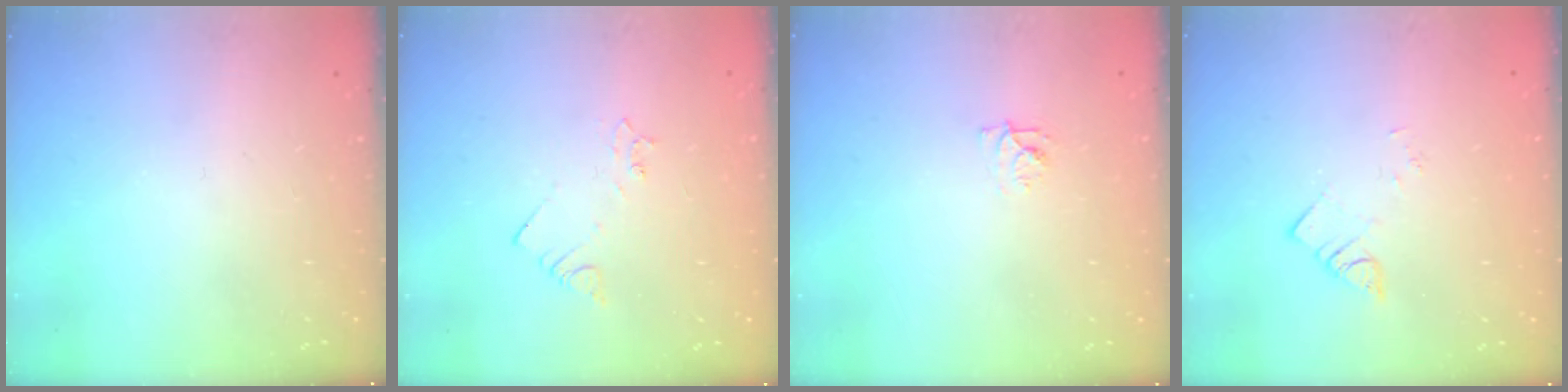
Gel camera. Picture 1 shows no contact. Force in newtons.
{"total": 2.1, "press": 2.1, "slide": 0.3}
{"total": 4.4, "press": 4.3, "slide": 0.5}
{"total": 2.2, "press": 2.2, "slide": 0.2}